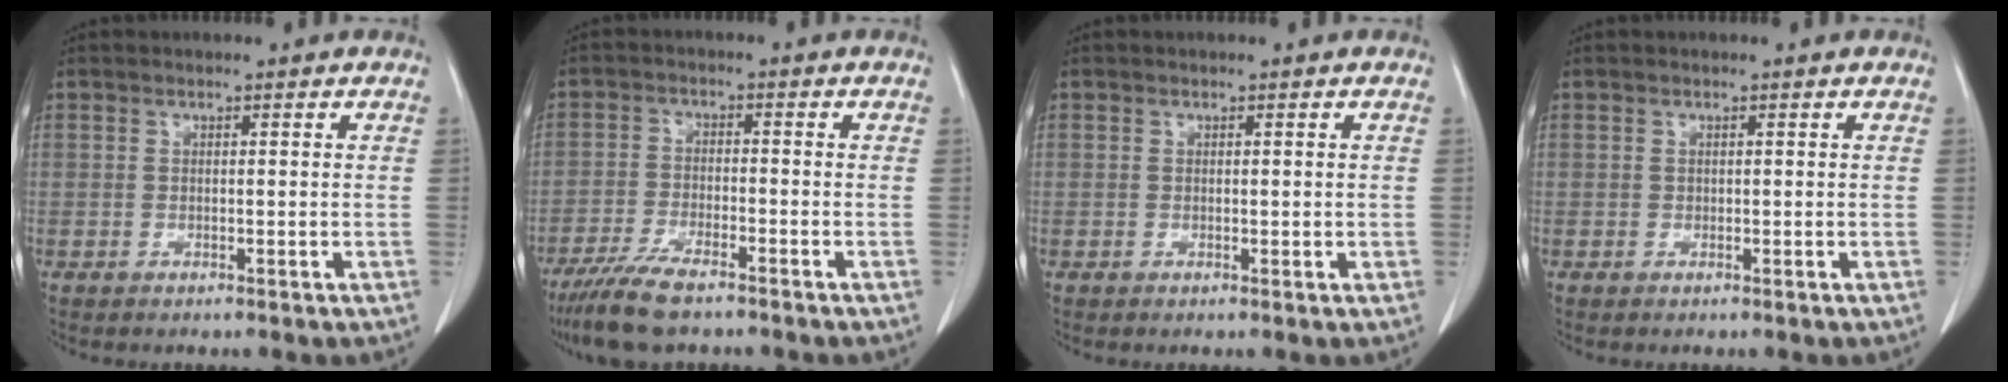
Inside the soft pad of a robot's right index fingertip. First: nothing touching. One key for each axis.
{"total": 8.1, "fx": -6.2, "fy": 1.4, "fz": 4.9, "tx": -0.091, "ty": -0.021, "tz": -0.110}
{"total": 0.8, "fx": 0.0, "fy": 0.3, "fz": 0.7, "tx": -0.012, "ty": -0.003, "tz": 0.004}
{"total": 0.0}